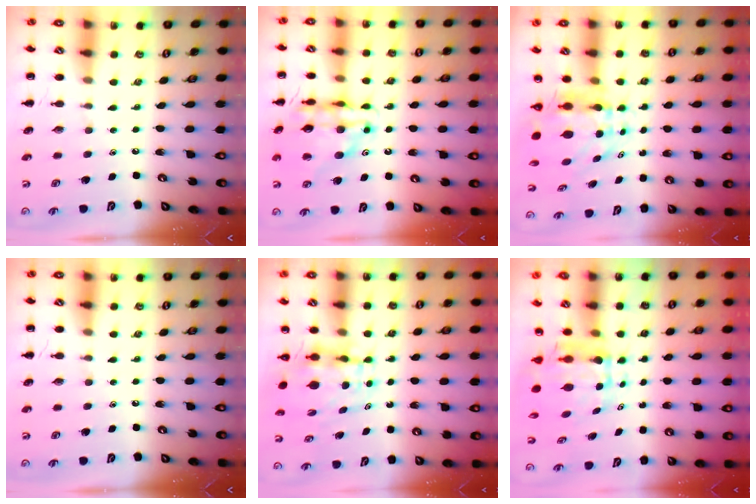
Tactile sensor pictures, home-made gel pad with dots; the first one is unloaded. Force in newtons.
{"total": 14.5, "press": 14.0, "slide": 3.9}
{"total": 6.2, "press": 6.0, "slide": 1.7}
{"total": 0.0}
{"total": 5.3, "press": 5.3, "slide": 0.7}
{"total": 5.6, "press": 5.4, "slide": 1.5}